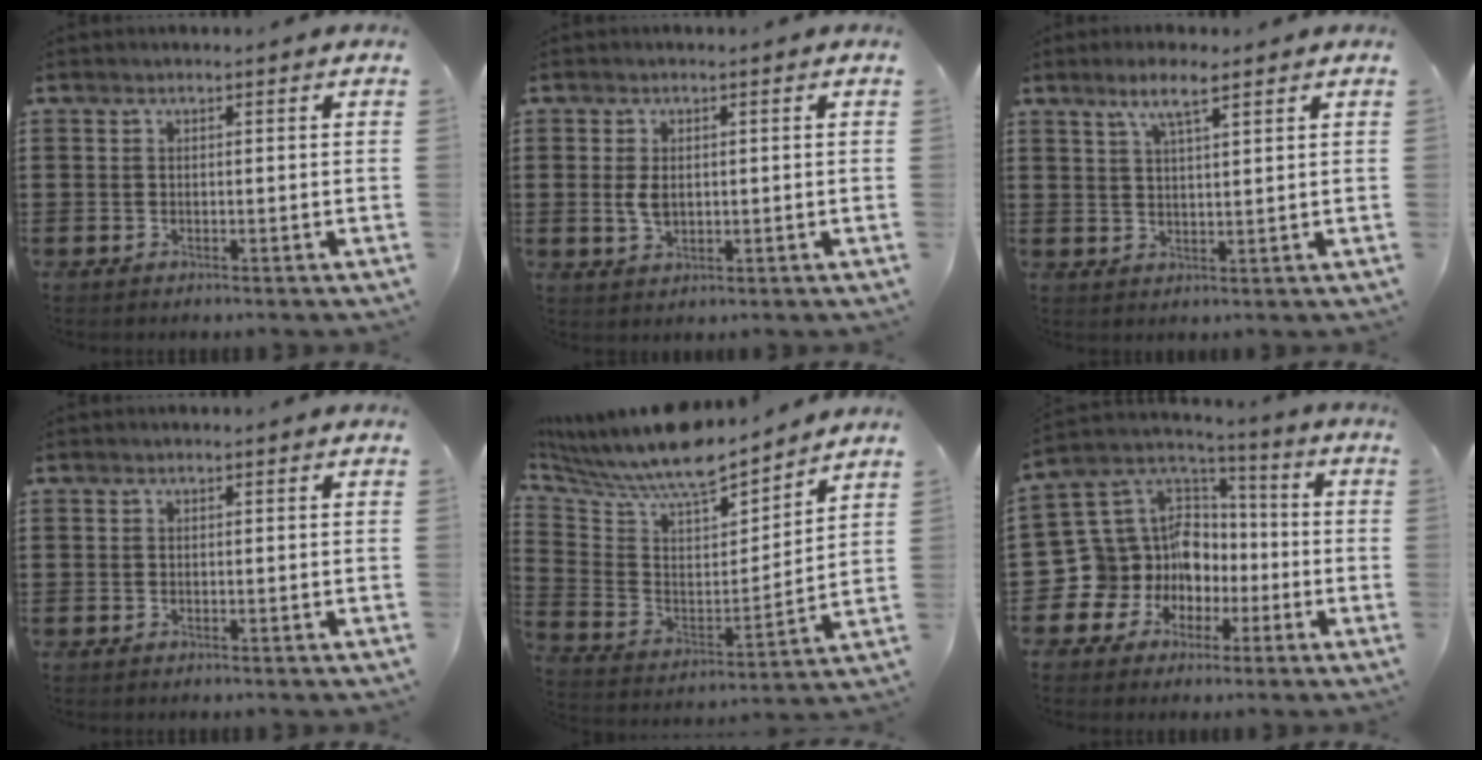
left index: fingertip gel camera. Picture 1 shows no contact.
{"total": 3.1, "force": [0.3, 1.9, 2.5], "torque": [-0.065, 0.000, 0.001]}
{"total": 4.7, "force": [3.0, 0.8, 3.4], "torque": [-0.075, 0.007, 0.052]}
{"total": 0.0}
{"total": 9.2, "force": [8.3, 2.0, 3.4], "torque": [-0.106, -0.062, 0.142]}
{"total": 12.9, "force": [-2.3, 12.2, 3.3], "torque": [-0.120, -0.025, -0.018]}